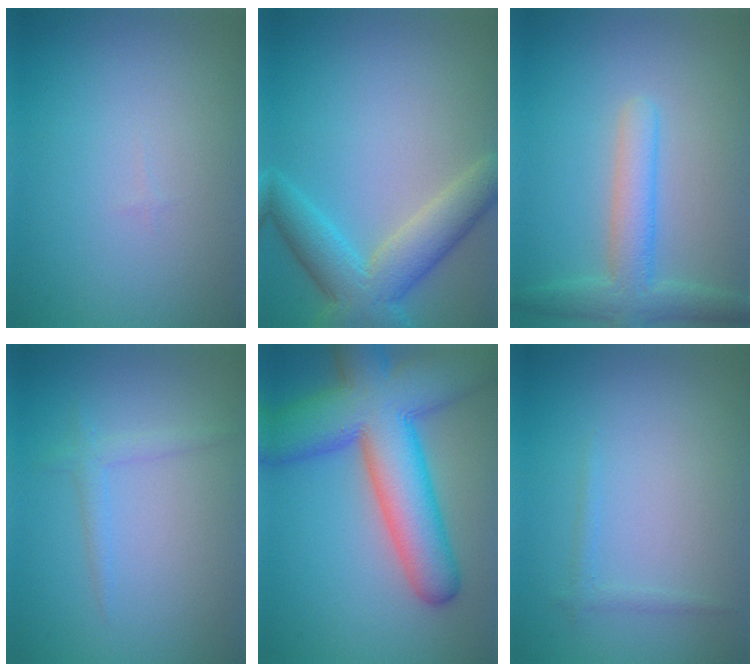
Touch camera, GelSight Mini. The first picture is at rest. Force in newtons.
{"total": 5.9, "press": 5.9, "slide": 0.4}
{"total": 3.9, "press": 3.9, "slide": 0.4}
{"total": 1.4, "press": 1.4, "slide": 0.1}
{"total": 12.6, "press": 12.6, "slide": 0.4}
{"total": 0.9, "press": 0.9, "slide": 0.1}